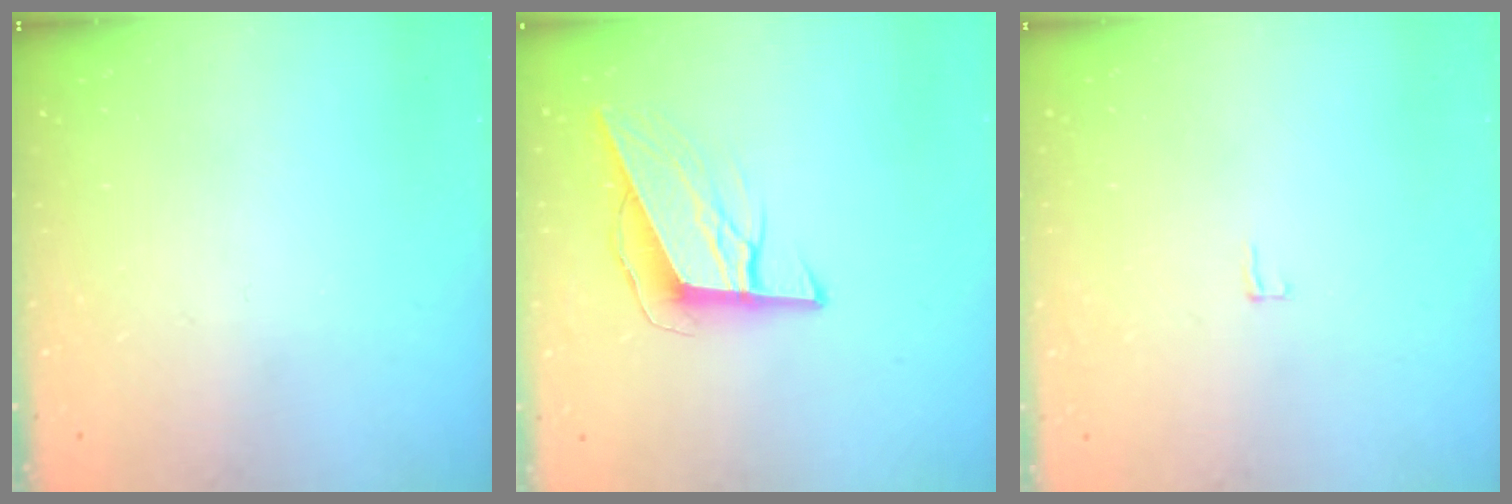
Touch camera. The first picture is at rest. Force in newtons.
{"total": 10.3, "press": 9.8, "slide": 3.0}
{"total": 2.0, "press": 2.0, "slide": 0.2}